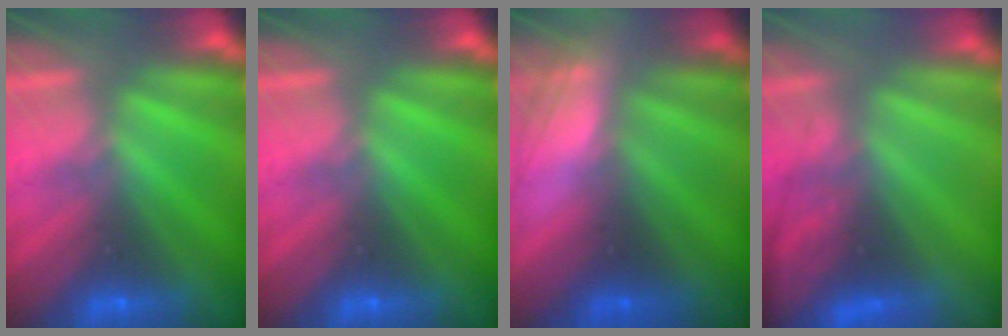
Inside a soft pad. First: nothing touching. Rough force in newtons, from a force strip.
{"total": 0.0}
{"total": 2.8}
{"total": 3.4}